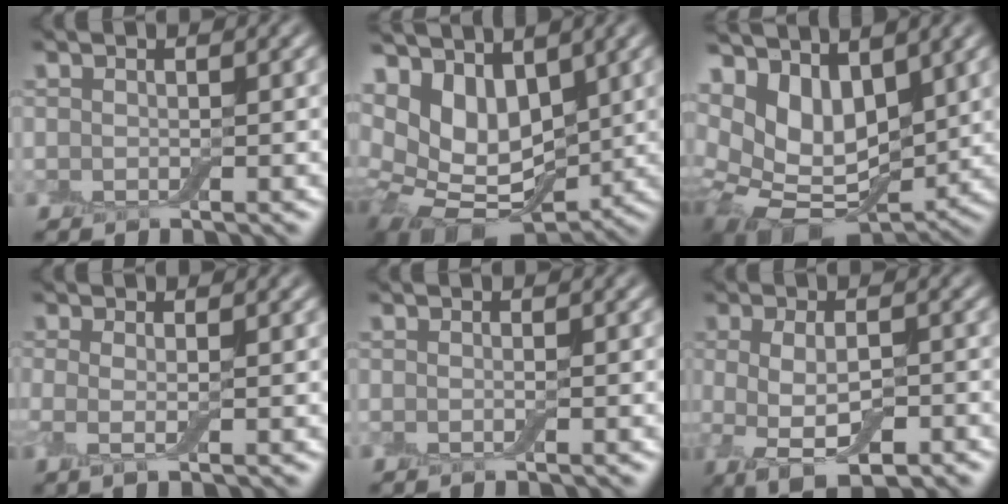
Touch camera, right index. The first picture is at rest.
{"total": 8.8, "force": [2.5, 5.6, 6.3], "torque": [-0.119, -0.010, 0.043]}
{"total": 8.9, "force": [2.7, 5.5, 6.4], "torque": [-0.126, -0.011, 0.051]}
{"total": 1.8, "force": [0.1, 0.3, 1.8], "torque": [-0.036, -0.005, -0.001]}
{"total": 0.7, "force": [-0.1, 0.1, 0.7], "torque": [-0.011, -0.004, -0.004]}
{"total": 5.1, "force": [-1.5, 1.7, 4.5], "torque": [-0.081, -0.015, -0.022]}